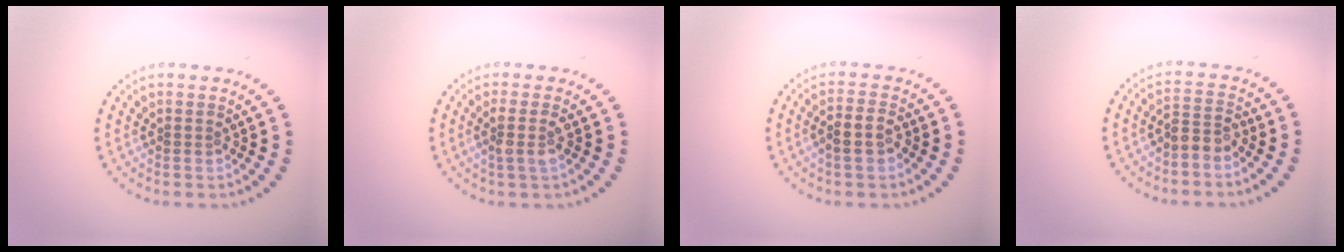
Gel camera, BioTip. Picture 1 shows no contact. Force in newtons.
{"total": 1.6, "press": 1.4, "slide": 0.8}
{"total": 2.4, "press": 2.2, "slide": 0.9}
{"total": 2.0, "press": 1.7, "slide": 1.2}